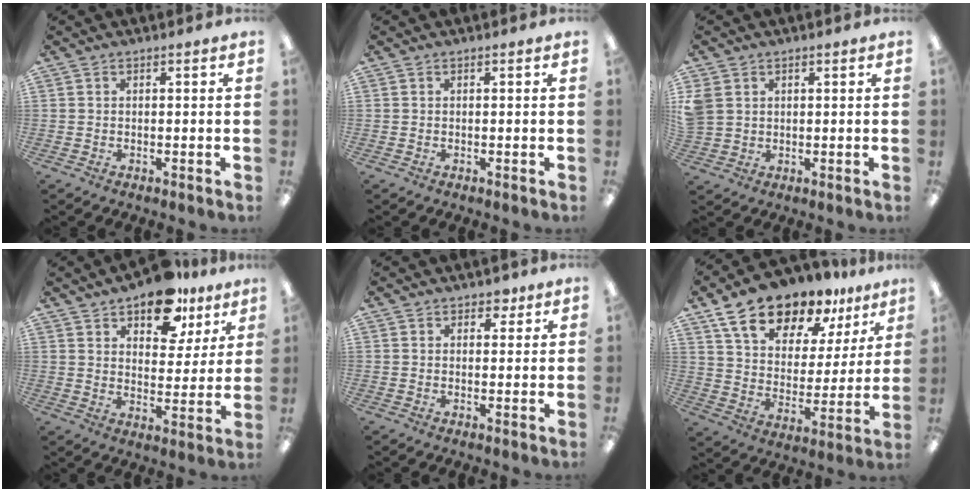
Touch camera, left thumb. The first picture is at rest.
{"total": 0.0}
{"total": 4.6, "force": [1.6, 4.0, 1.7], "torque": [-0.039, 0.009, 0.034]}
{"total": 14.3, "force": [10.2, 7.3, 6.8], "torque": [-0.094, -0.053, 0.182]}
{"total": 2.7, "force": [1.8, 1.8, 0.8], "torque": [0.006, -0.006, 0.029]}
{"total": 16.6, "force": [13.8, 6.9, 6.1], "torque": [-0.124, -0.093, 0.250]}